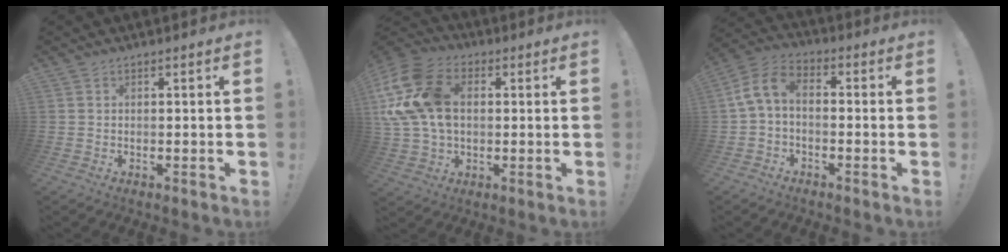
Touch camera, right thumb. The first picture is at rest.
{"total": 19.5, "force": [3.7, 13.8, 13.2], "torque": [-0.258, 0.002, 0.072]}
{"total": 7.6, "force": [-0.4, 4.6, 6.0], "torque": [-0.128, 0.008, -0.003]}